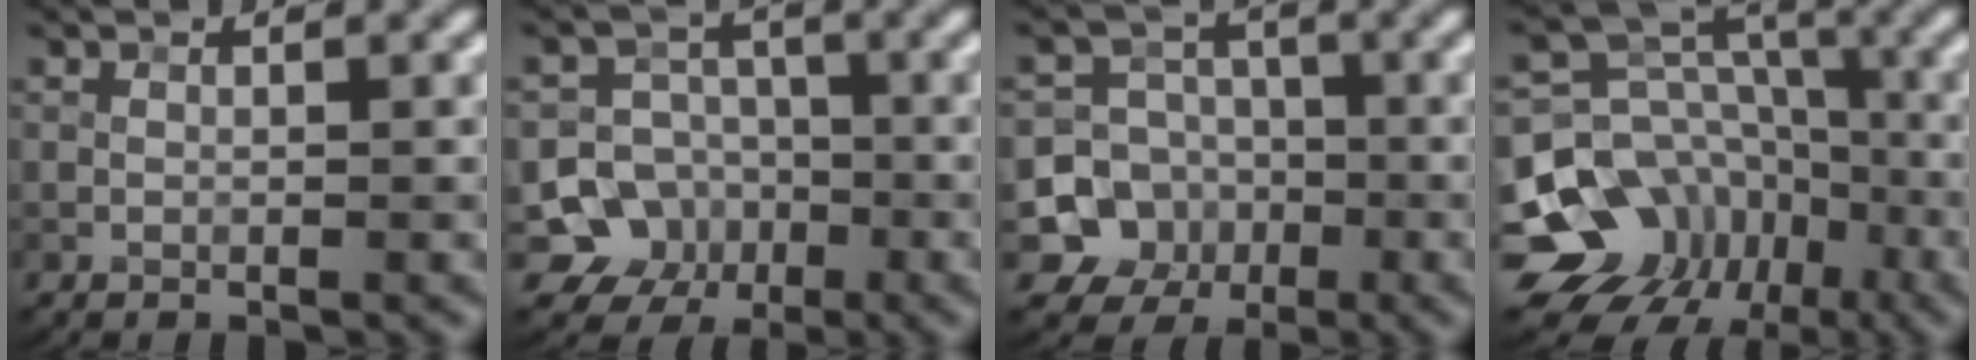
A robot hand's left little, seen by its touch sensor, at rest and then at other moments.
{"total": 7.5, "force": [-3.0, 6.7, 1.3], "torque": [0.001, -0.006, -0.076]}
{"total": 9.0, "force": [-2.9, 8.3, 1.6], "torque": [-0.018, -0.006, -0.075]}
{"total": 10.1, "force": [-5.0, 8.0, 3.8], "torque": [-0.064, 0.018, -0.095]}